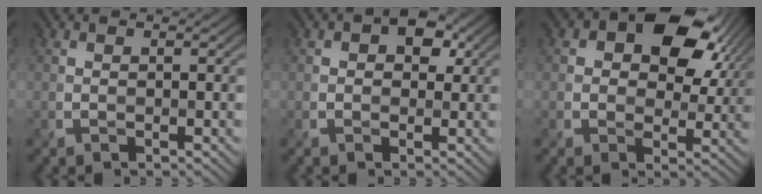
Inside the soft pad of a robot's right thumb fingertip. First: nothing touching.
{"total": 3.7, "force": [1.0, 2.8, 2.2], "torque": [-0.026, -0.001, 0.009]}
{"total": 12.8, "force": [4.6, 8.7, 8.2], "torque": [-0.129, 0.004, 0.072]}